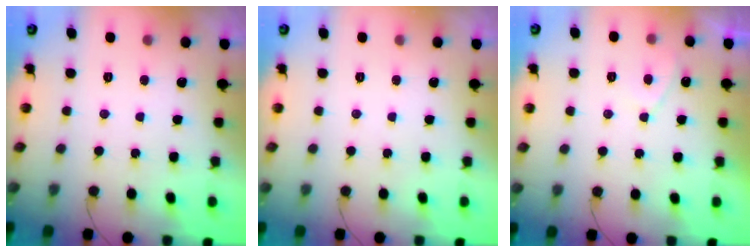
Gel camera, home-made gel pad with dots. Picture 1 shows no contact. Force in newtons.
{"total": 0.0}
{"total": 2.3, "press": 2.2, "slide": 0.4}